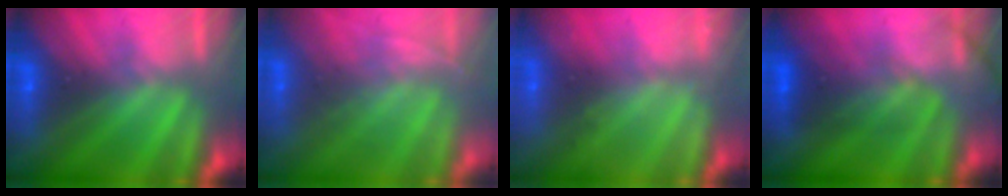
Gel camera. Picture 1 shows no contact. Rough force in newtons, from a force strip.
{"total": 1.9}
{"total": 2.3}
{"total": 2.6}